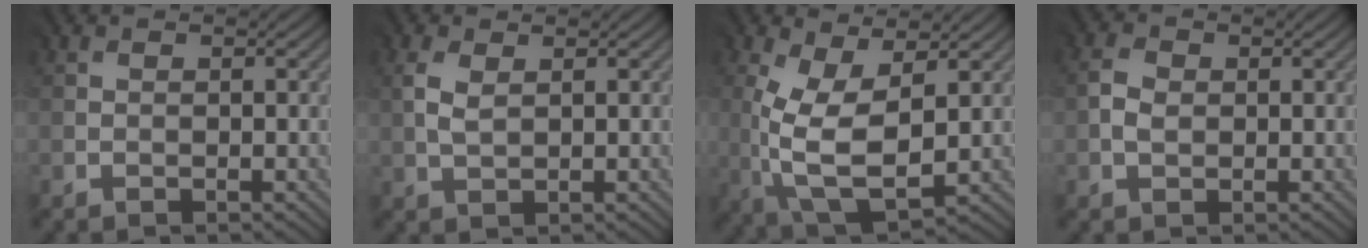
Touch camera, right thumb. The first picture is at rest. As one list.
[{"total": 1.6, "force": [0.9, 0.8, 1.1], "torque": [-0.037, 0.001, 0.021]}, {"total": 8.9, "force": [0.6, 3.9, 8.0], "torque": [-0.193, -0.002, 0.019]}, {"total": 1.6, "force": [-0.2, 1.4, 0.8], "torque": [-0.022, 0.000, -0.006]}]